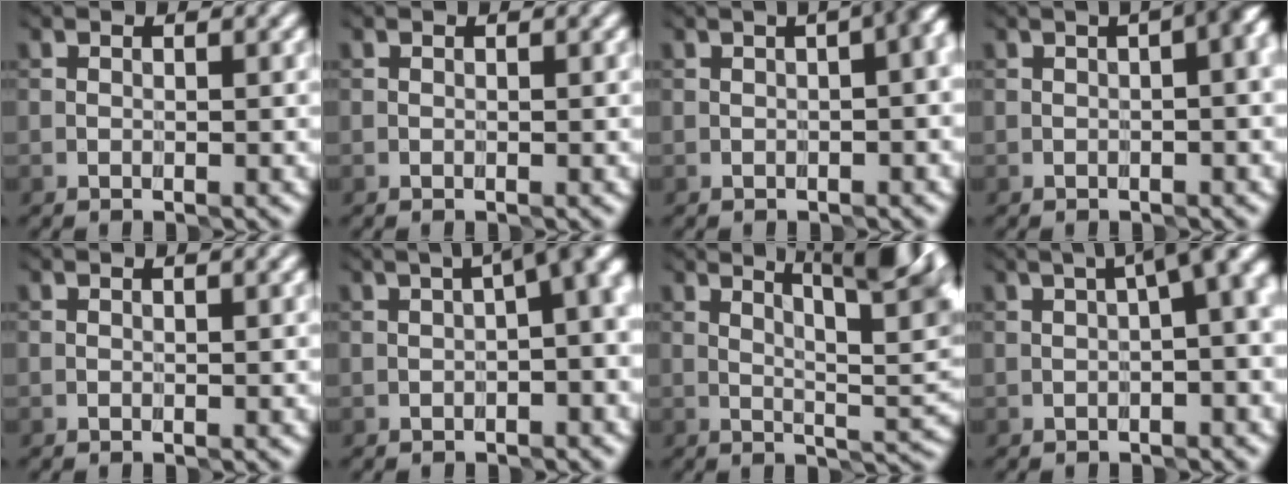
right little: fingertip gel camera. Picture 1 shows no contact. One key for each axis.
{"total": 0.0}
{"total": 9.4, "fx": 0.7, "fy": 4.9, "fz": 7.9, "tx": -0.062, "ty": 0.036, "tz": -0.009}
{"total": 6.9, "fx": 0.8, "fy": 3.0, "fz": 6.1, "tx": -0.056, "ty": 0.026, "tz": 0.002}
{"total": 0.7, "fx": 0.5, "fy": 0.1, "fz": 0.4, "tx": -0.008, "ty": -0.002, "tz": 0.005}
{"total": 5.8, "fx": 0.6, "fy": 2.1, "fz": 5.4, "tx": -0.063, "ty": 0.019, "tz": 0.009}
{"total": 9.4, "fx": 4.1, "fy": 2.3, "fz": 8.2, "tx": -0.093, "ty": 0.012, "tz": 0.061}
{"total": 6.1, "fx": 1.2, "fy": 1.9, "fz": 5.6, "tx": -0.065, "ty": 0.023, "tz": 0.017}